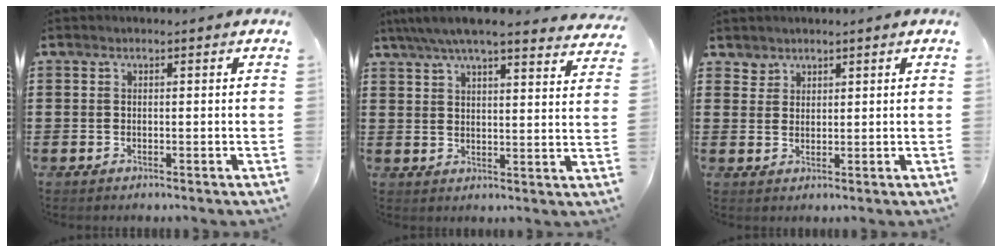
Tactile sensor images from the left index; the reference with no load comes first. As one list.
[{"total": 5.9, "force": [5.3, 0.0, 2.6], "torque": [-0.067, -0.021, 0.092]}, {"total": 1.9, "force": [1.7, 0.9, -0.1], "torque": [-0.003, 0.002, 0.035]}]